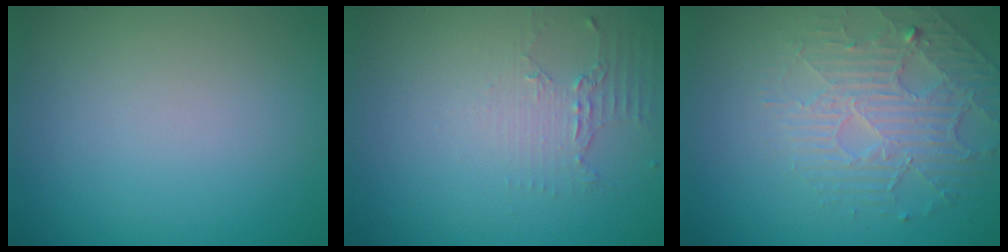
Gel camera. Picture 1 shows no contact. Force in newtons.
{"total": 2.2, "press": 1.6, "slide": 1.5}
{"total": 4.6, "press": 3.5, "slide": 3.1}